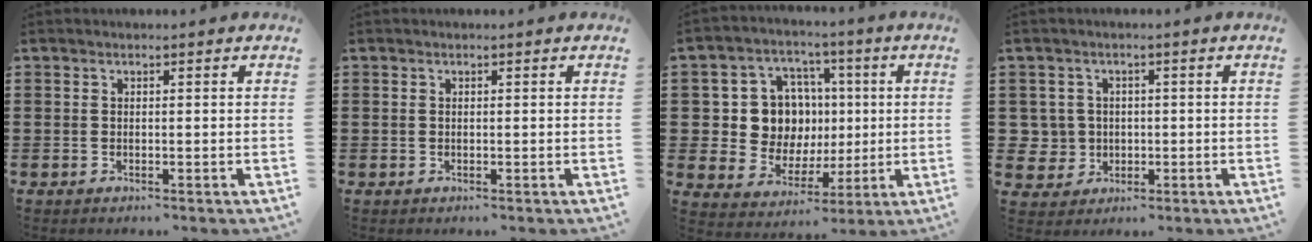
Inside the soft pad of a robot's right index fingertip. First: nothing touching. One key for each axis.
{"total": 0.0}
{"total": 10.7, "fx": 1.2, "fy": 9.6, "fz": 4.6, "tx": -0.103, "ty": 0.013, "tz": 0.032}
{"total": 3.7, "fx": -0.2, "fy": 3.6, "fz": 0.4, "tx": -0.028, "ty": 0.008, "tz": -0.005}